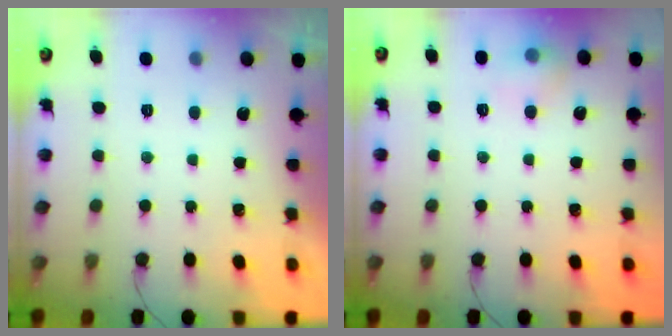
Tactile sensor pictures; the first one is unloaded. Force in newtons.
{"total": 6.2, "press": 6.1, "slide": 1.3}